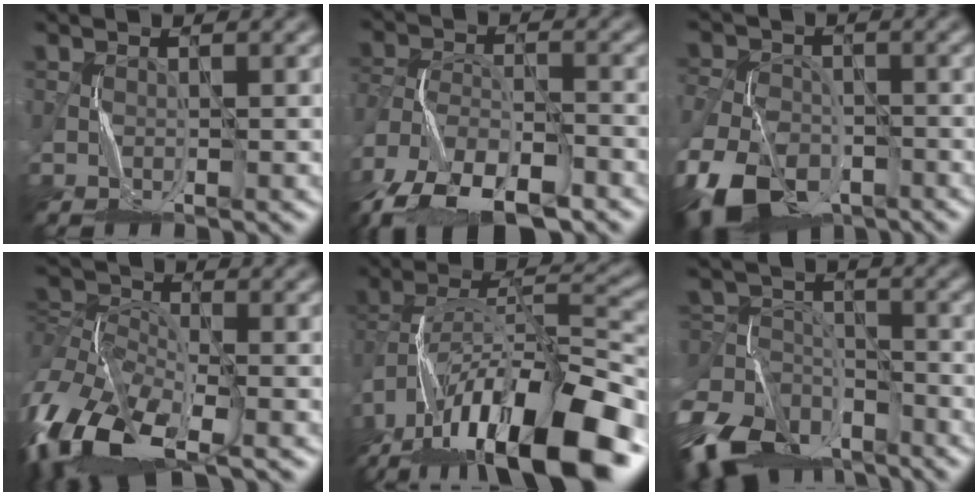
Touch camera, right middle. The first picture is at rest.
{"total": 12.8, "force": [-9.7, 5.2, 6.7], "torque": [-0.119, -0.017, -0.162]}
{"total": 9.1, "force": [-5.8, 5.2, 4.7], "torque": [-0.097, -0.029, -0.117]}
{"total": 11.2, "force": [-5.7, 5.8, 7.7], "torque": [-0.157, -0.006, -0.127]}
{"total": 17.0, "force": [-10.0, 5.8, 12.4], "torque": [-0.219, 0.019, -0.170]}
{"total": 11.9, "force": [-8.6, 6.5, 5.0], "torque": [-0.096, -0.008, -0.154]}